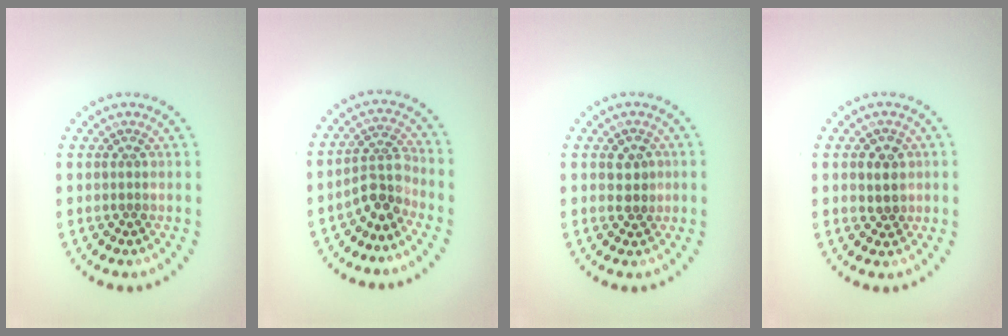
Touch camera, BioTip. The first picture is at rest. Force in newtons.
{"total": 2.9, "press": 2.4, "slide": 1.6}
{"total": 1.9, "press": 1.8, "slide": 0.7}
{"total": 2.3, "press": 2.2, "slide": 0.8}